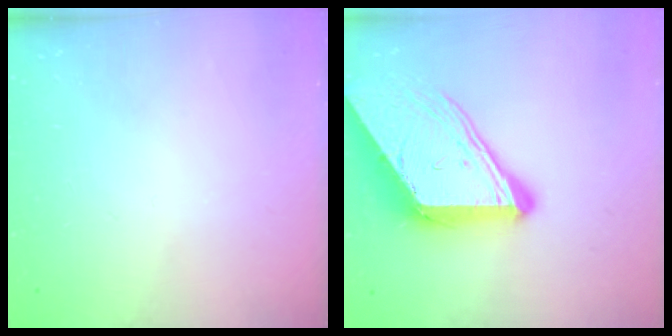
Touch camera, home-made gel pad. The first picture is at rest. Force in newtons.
{"total": 18.6, "press": 18.5, "slide": 2.0}